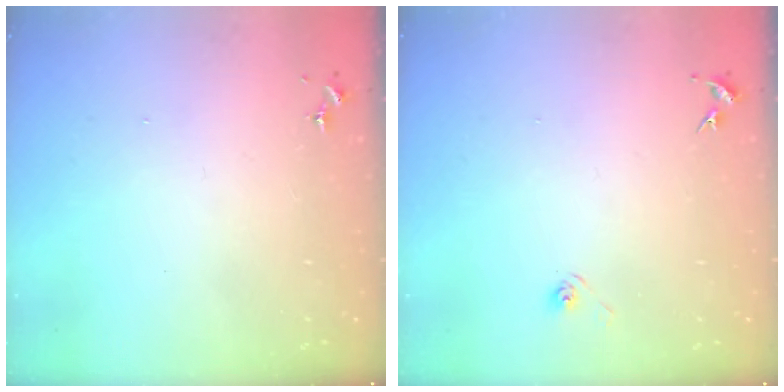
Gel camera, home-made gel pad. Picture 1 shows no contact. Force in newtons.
{"total": 3.0, "press": 2.6, "slide": 1.5}